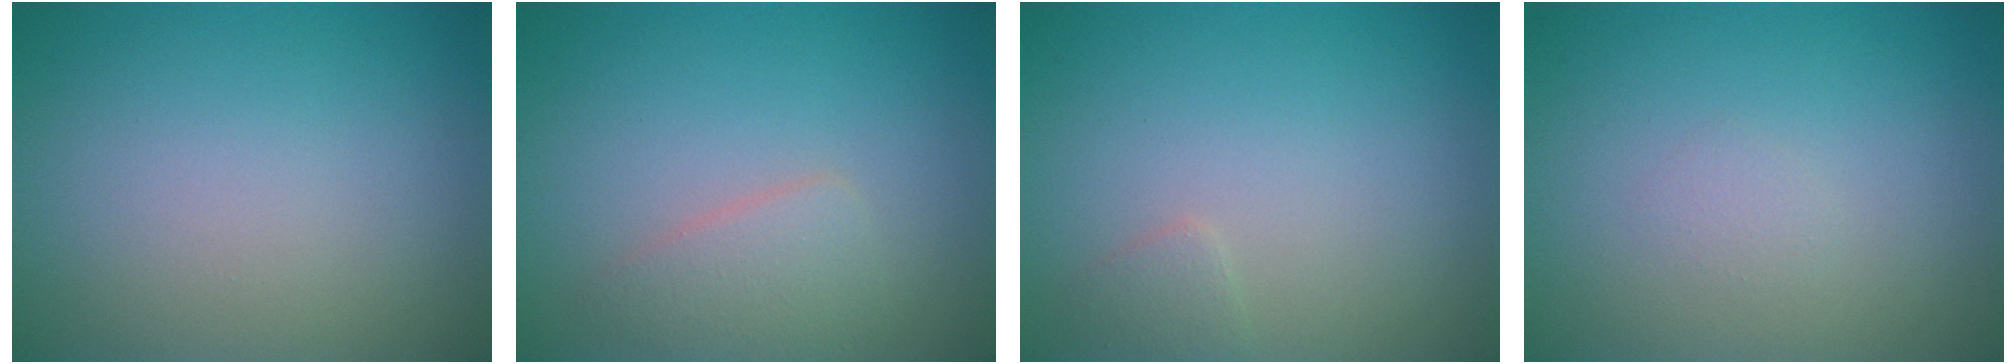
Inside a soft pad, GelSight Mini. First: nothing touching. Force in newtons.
{"total": 2.2, "press": 2.2, "slide": 0.0}
{"total": 0.9, "press": 0.9, "slide": 0.1}
{"total": 0.6, "press": 0.6, "slide": 0.0}